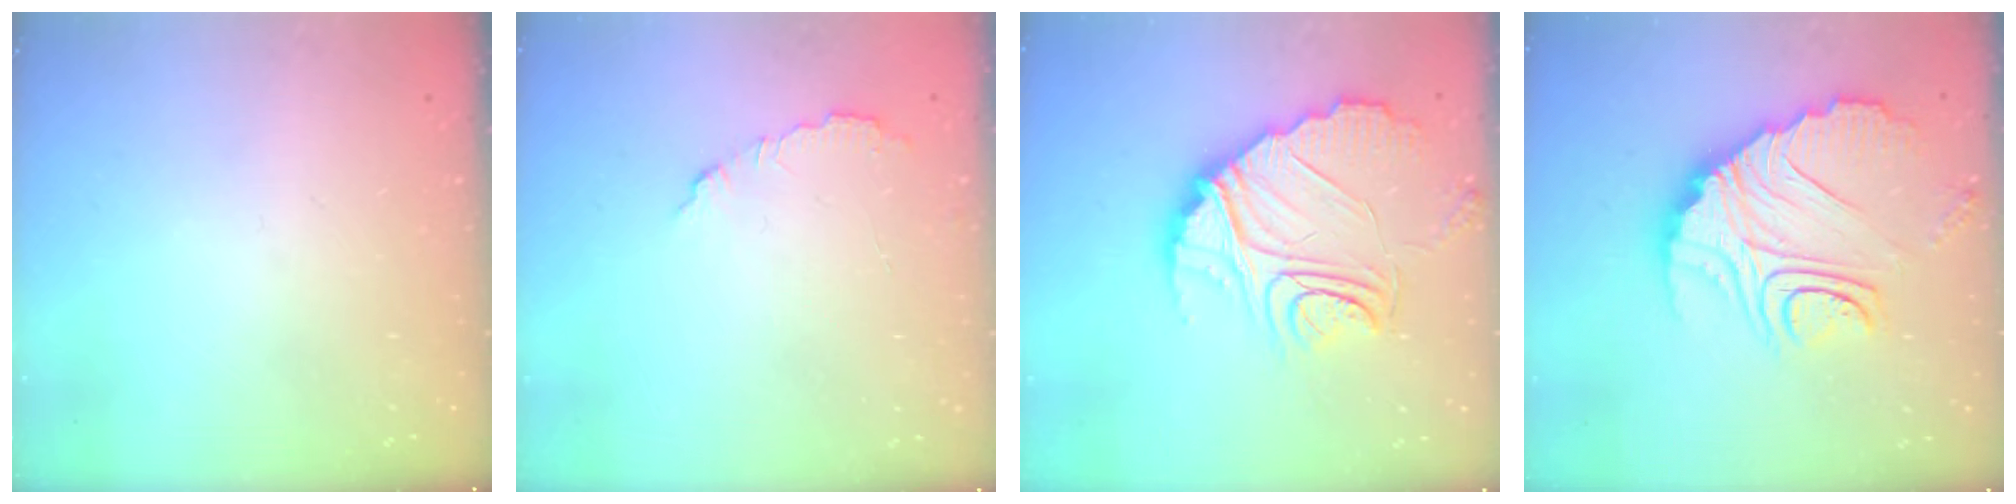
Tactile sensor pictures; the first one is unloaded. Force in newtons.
{"total": 4.5, "press": 4.5, "slide": 0.4}
{"total": 15.4, "press": 15.3, "slide": 1.5}
{"total": 18.9, "press": 18.8, "slide": 1.9}